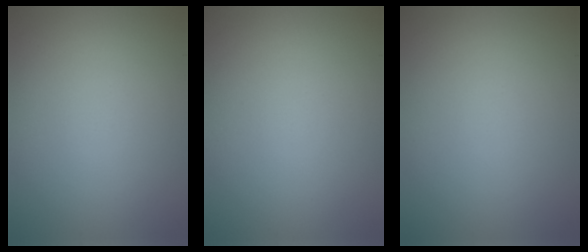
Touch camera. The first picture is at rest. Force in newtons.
{"total": 0.0}
{"total": 0.0}